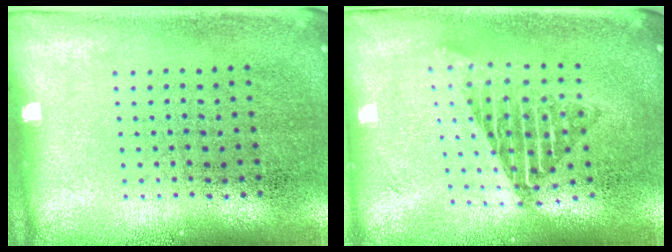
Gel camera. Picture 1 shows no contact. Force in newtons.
{"total": 1.7, "press": 1.4, "slide": 1.0}